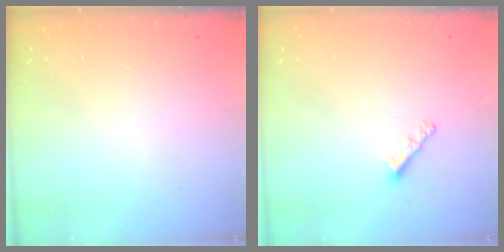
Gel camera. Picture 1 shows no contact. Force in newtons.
{"total": 1.9, "press": 1.9, "slide": 0.5}